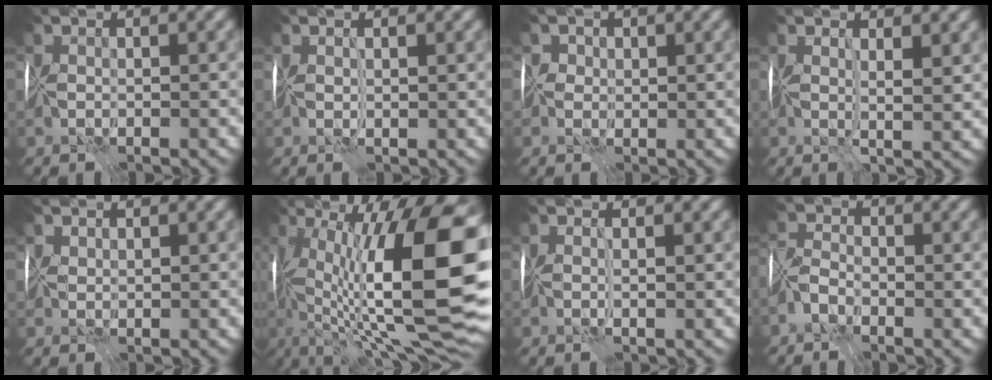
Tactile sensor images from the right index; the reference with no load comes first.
{"total": 1.2, "force": [0.6, -0.9, -0.7], "torque": [0.015, -0.001, 0.016]}
{"total": 1.4, "force": [0.4, 1.3, -0.2], "torque": [0.022, 0.017, -0.005]}
{"total": 2.0, "force": [1.3, -0.4, 1.4], "torque": [-0.017, -0.004, 0.027]}
{"total": 1.5, "force": [1.3, -0.4, -0.6], "torque": [0.014, 0.003, 0.027]}
{"total": 16.3, "force": [0.8, 4.0, 15.7], "torque": [-0.233, 0.012, 0.025]}
{"total": 1.2, "force": [0.5, -1.0, -0.4], "torque": [0.012, 0.000, 0.012]}
{"total": 1.4, "force": [-1.4, 0.0, 0.4], "torque": [-0.003, 0.006, -0.033]}